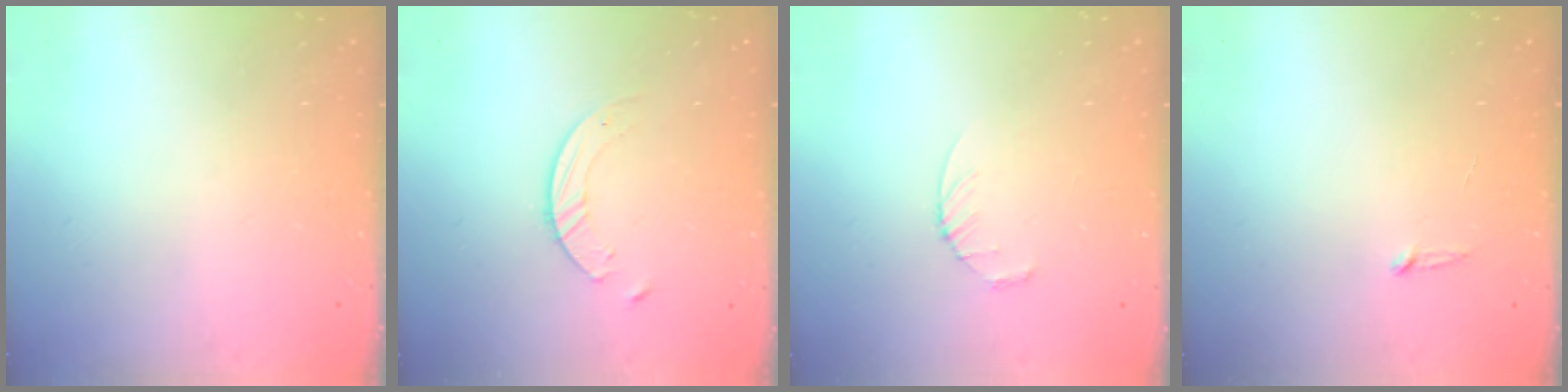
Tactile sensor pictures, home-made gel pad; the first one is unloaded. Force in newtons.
{"total": 1.4, "press": 1.4, "slide": 0.2}
{"total": 3.4, "press": 3.3, "slide": 0.4}
{"total": 2.5, "press": 2.5, "slide": 0.2}